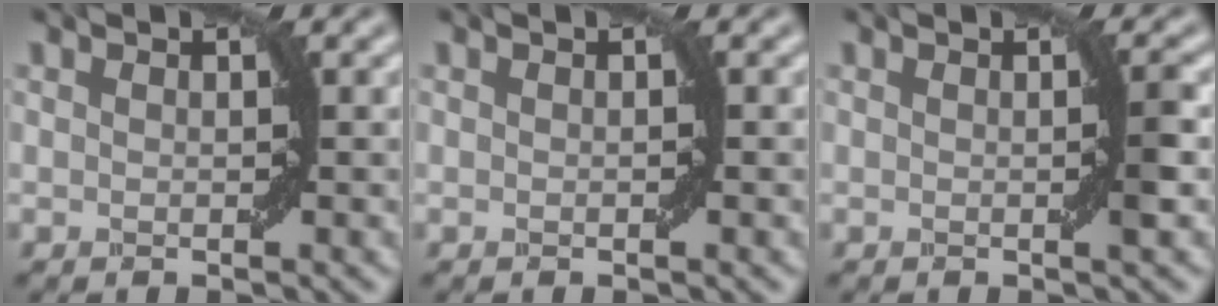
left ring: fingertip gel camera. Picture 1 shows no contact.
{"total": 0.0}
{"total": 1.3, "force": [0.0, 0.0, 1.3], "torque": [-0.021, 0.001, -0.002]}